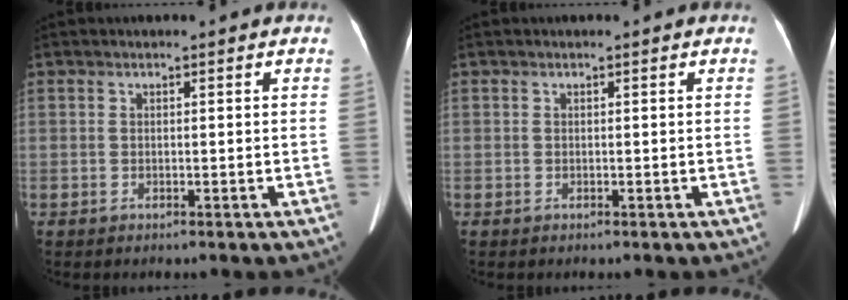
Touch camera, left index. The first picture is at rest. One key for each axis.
{"total": 0.0}